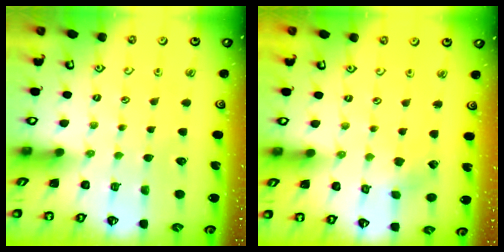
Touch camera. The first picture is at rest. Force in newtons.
{"total": 1.8, "press": 1.8, "slide": 0.1}